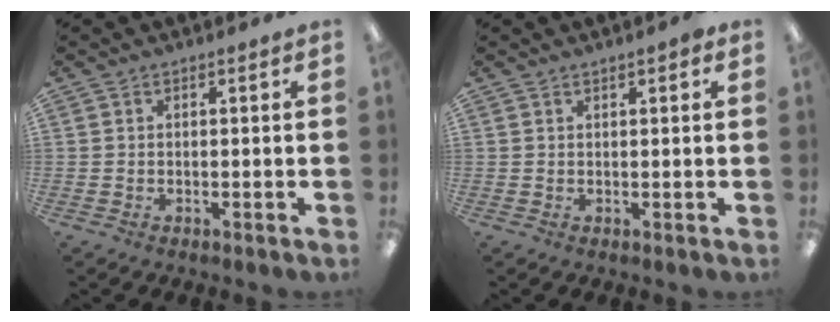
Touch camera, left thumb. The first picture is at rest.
{"total": 1.4, "force": [1.0, 0.4, 1.0], "torque": [-0.014, -0.002, 0.015]}